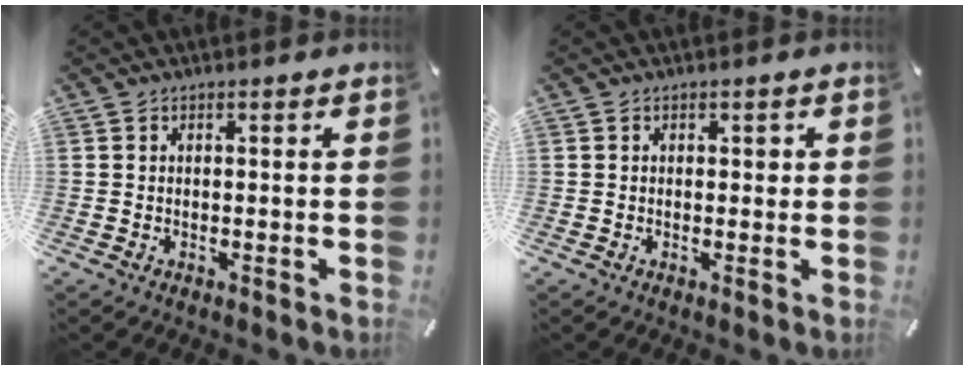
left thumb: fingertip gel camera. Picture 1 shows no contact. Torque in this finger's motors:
{"motor_torque": [0.19, 0.47, -0.05, -0.18, 0.00]}